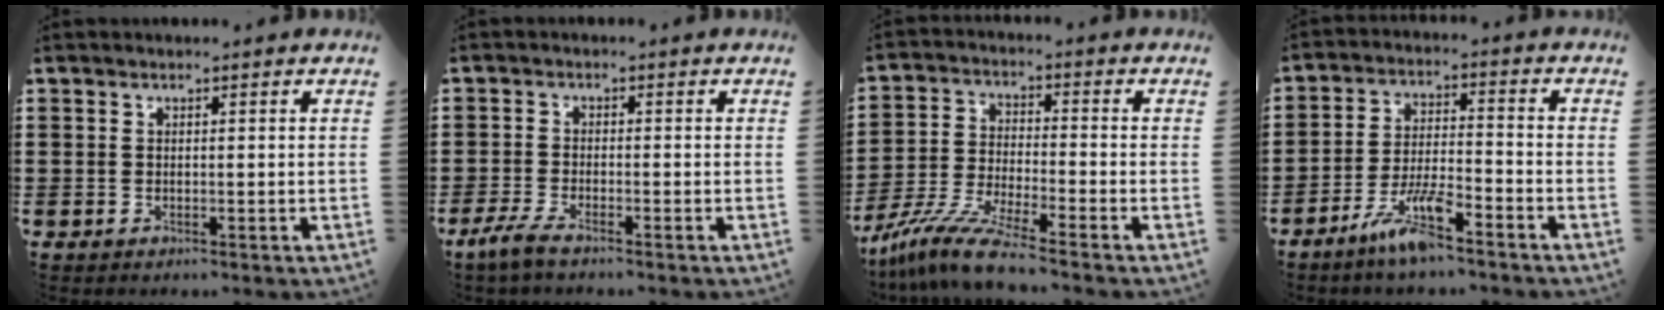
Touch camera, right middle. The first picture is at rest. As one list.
[{"total": 2.9, "force": [-2.2, 0.3, 1.9], "torque": [-0.052, -0.008, -0.047]}, {"total": 8.6, "force": [-7.5, 0.0, 4.2], "torque": [-0.100, -0.008, -0.152]}, {"total": 7.4, "force": [-5.3, 1.3, 5.0], "torque": [-0.112, -0.004, -0.103]}]